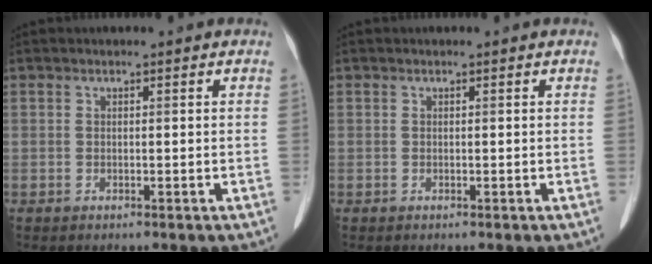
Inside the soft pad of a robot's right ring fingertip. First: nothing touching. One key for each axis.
{"total": 0.0}